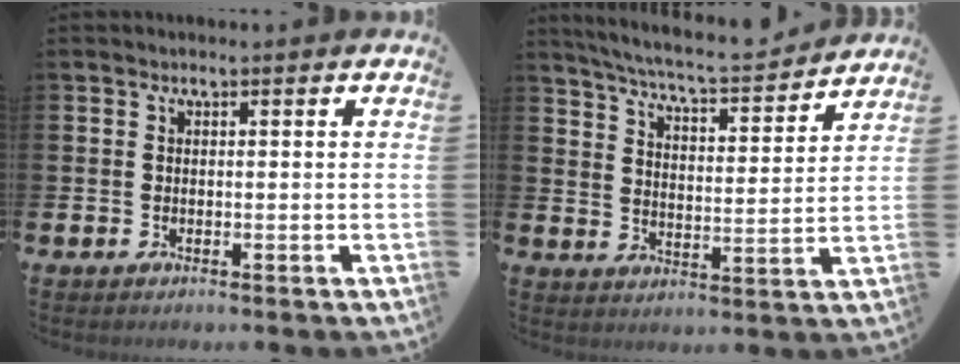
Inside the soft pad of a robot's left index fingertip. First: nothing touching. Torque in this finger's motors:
{"motor_torque": [1.04, -1.09, 0.20, 0.12]}